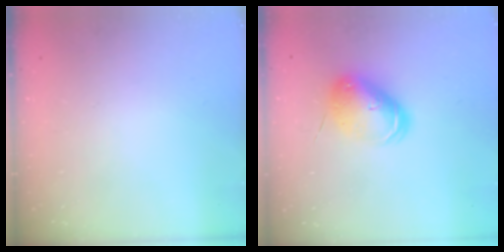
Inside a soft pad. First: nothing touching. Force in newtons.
{"total": 8.9, "press": 8.8, "slide": 1.4}